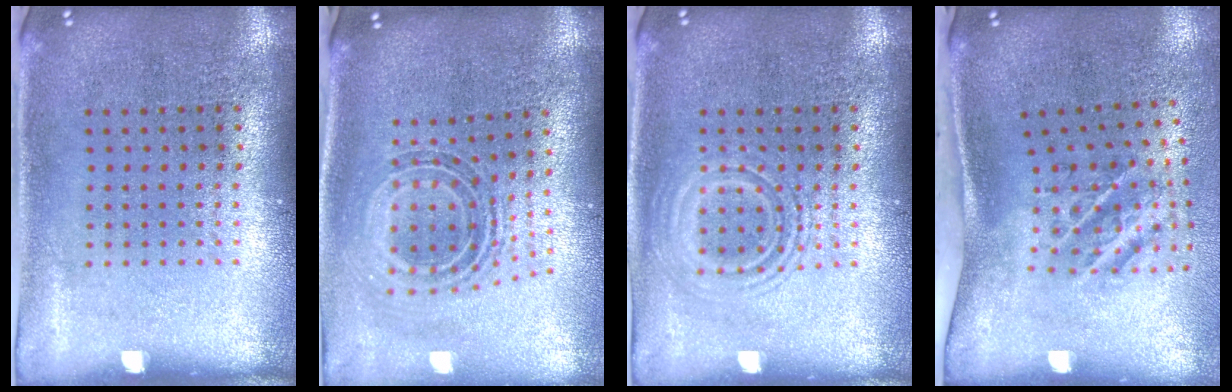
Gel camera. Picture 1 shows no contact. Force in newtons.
{"total": 0.9, "press": 0.8, "slide": 0.5}
{"total": 2.6, "press": 2.6, "slide": 0.4}
{"total": 2.4, "press": 1.4, "slide": 2.0}